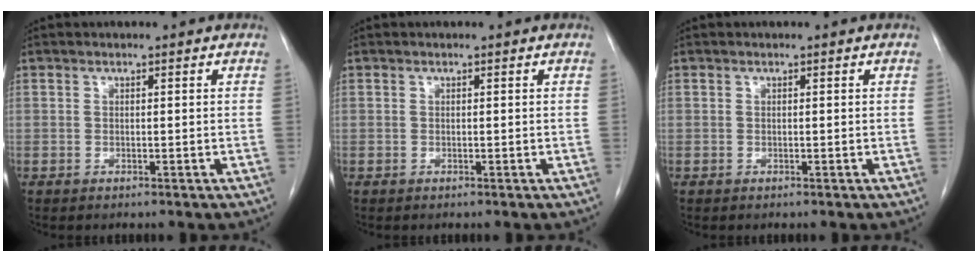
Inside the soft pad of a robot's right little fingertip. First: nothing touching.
{"total": 0.0}
{"total": 0.0}